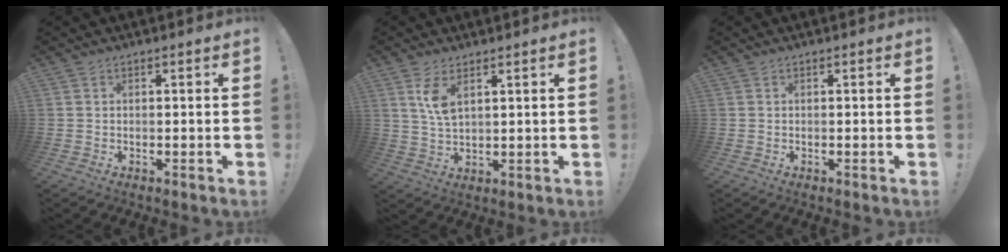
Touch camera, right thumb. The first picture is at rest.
{"total": 6.2, "force": [3.2, 2.5, 4.7], "torque": [-0.081, -0.021, 0.053]}
{"total": 0.0}